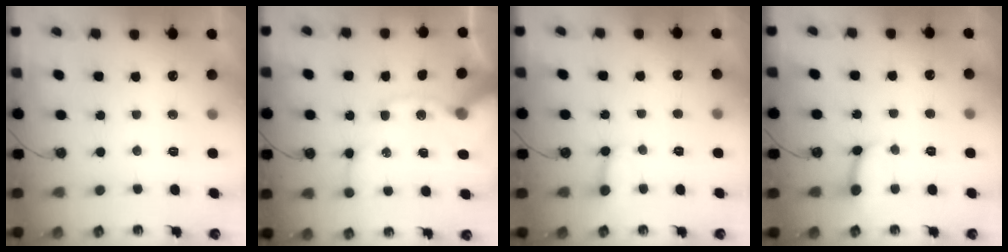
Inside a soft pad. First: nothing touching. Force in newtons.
{"total": 14.3, "press": 14.1, "slide": 2.0}
{"total": 2.8, "press": 2.7, "slide": 0.5}
{"total": 5.6, "press": 5.6, "slide": 0.4}